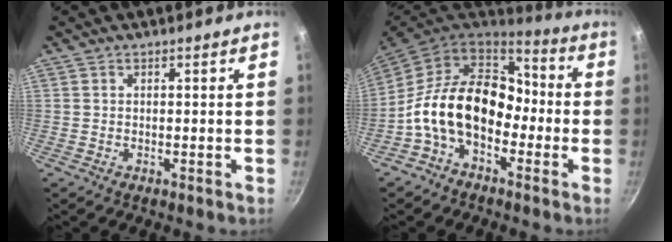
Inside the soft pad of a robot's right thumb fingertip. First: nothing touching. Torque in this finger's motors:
{"motor_torque": [0.60, 1.87, 1.40, -1.37, 0.27]}